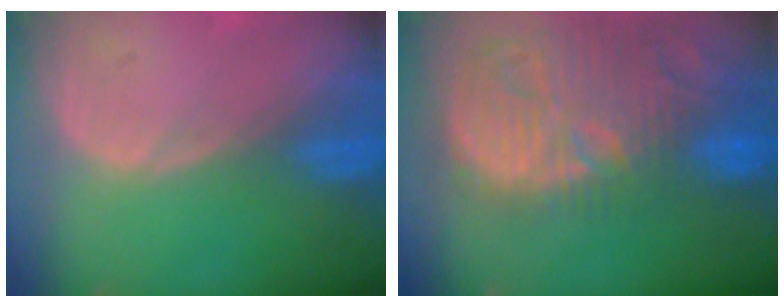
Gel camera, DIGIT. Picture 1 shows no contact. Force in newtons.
{"total": 15.4, "press": 13.4, "slide": 7.5}